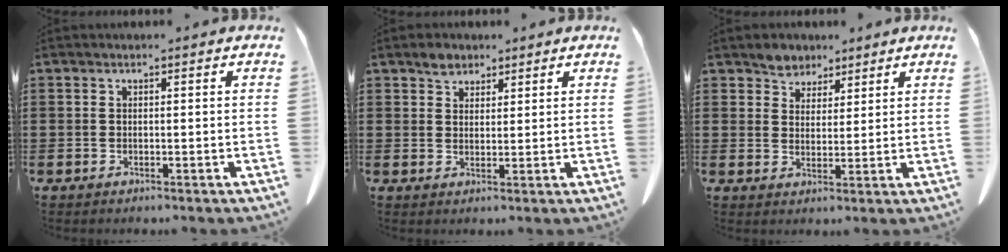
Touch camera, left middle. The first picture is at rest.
{"total": 2.8, "force": [2.1, 1.6, 0.8], "torque": [-0.013, 0.002, 0.040]}
{"total": 3.8, "force": [3.2, 2.1, 0.1], "torque": [-0.019, 0.002, 0.063]}